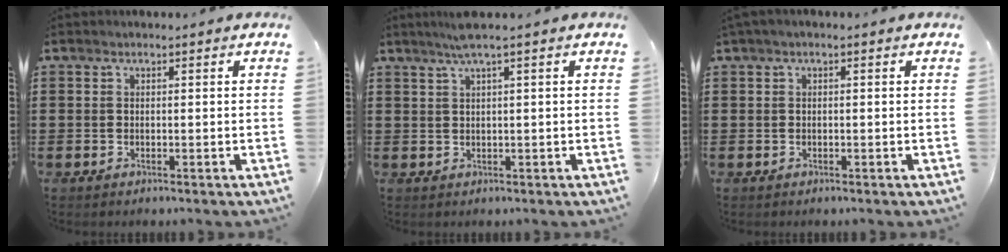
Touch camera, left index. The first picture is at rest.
{"total": 2.5, "force": [1.4, -0.4, 2.0], "torque": [-0.040, -0.002, 0.024]}
{"total": 0.6, "force": [-0.2, 0.1, 0.6], "torque": [-0.009, -0.002, -0.003]}